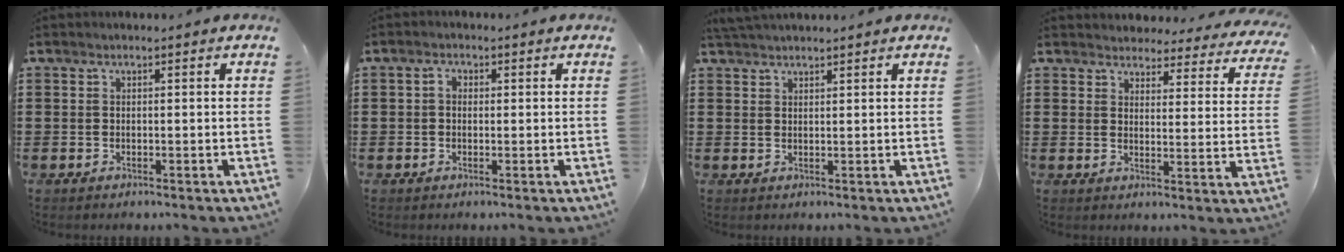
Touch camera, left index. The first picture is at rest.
{"total": 1.6, "force": [0.2, 1.2, 1.1], "torque": [-0.024, 0.009, 0.001]}
{"total": 2.0, "force": [1.9, 0.1, 0.3], "torque": [-0.009, 0.002, 0.038]}
{"total": 3.8, "force": [3.8, 0.4, 0.0], "torque": [-0.012, -0.026, 0.064]}